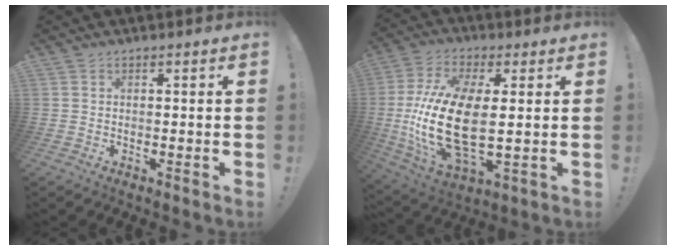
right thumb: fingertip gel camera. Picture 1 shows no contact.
{"total": 21.7, "force": [0.3, 10.0, 19.2], "torque": [-0.397, -0.018, 0.010]}